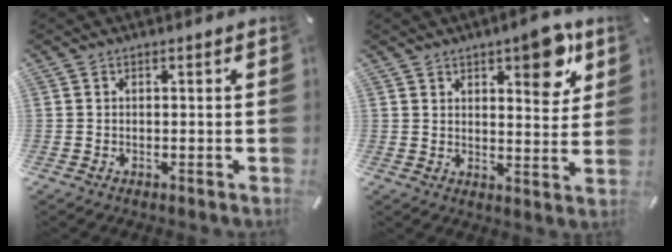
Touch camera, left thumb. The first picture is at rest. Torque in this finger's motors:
{"motor_torque": [0.45, -0.09, 0.24, 0.16, 0.08]}